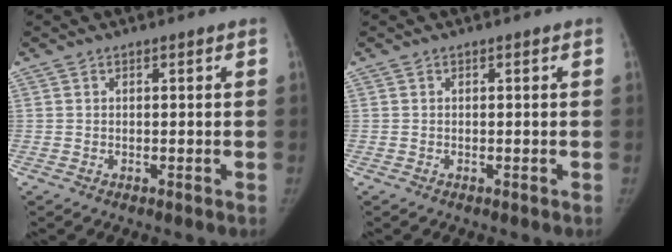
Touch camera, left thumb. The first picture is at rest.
{"total": 0.0}